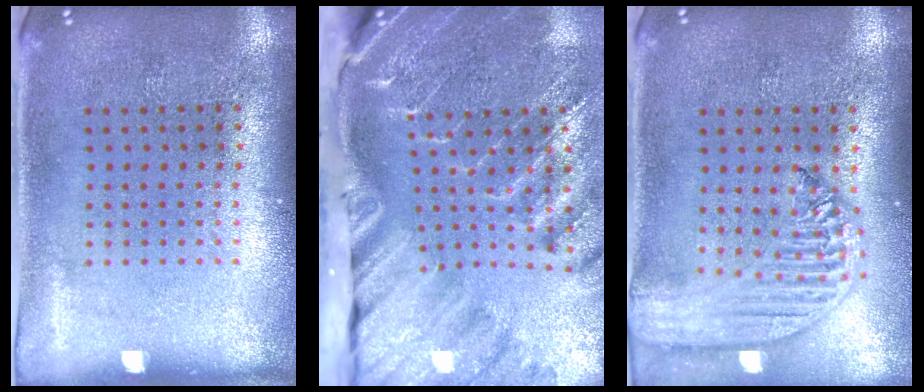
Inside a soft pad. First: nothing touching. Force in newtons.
{"total": 3.7, "press": 3.1, "slide": 1.9}
{"total": 2.5, "press": 2.1, "slide": 1.3}